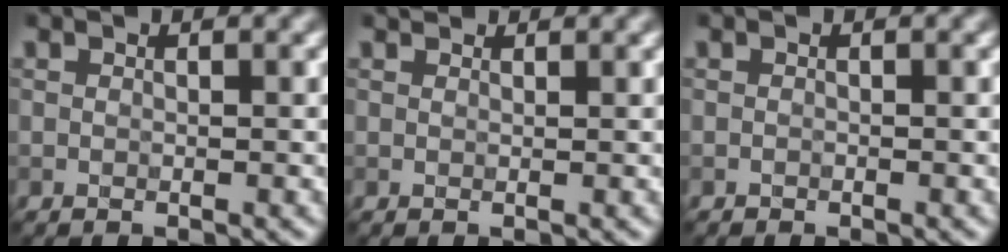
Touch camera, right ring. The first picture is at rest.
{"total": 1.0, "force": [0.9, 0.3, 0.3], "torque": [-0.007, -0.001, 0.009]}
{"total": 0.0}